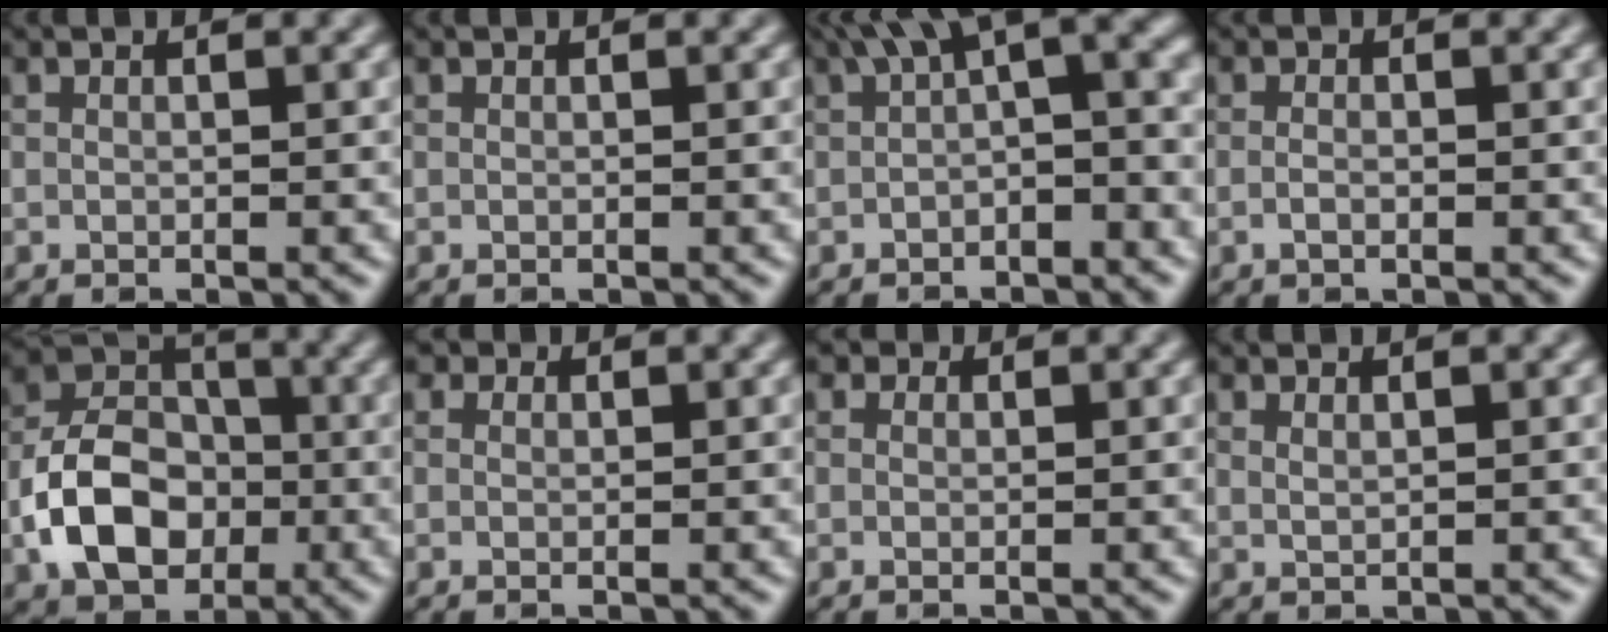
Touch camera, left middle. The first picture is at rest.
{"total": 0.0}
{"total": 6.9, "force": [1.5, 2.9, 6.0], "torque": [-0.078, 0.018, 0.011]}
{"total": 0.8, "force": [-0.3, 0.4, 0.7], "torque": [-0.016, -0.002, -0.007]}
{"total": 7.5, "force": [-2.2, 5.4, 4.8], "torque": [-0.086, 0.002, -0.044]}
{"total": 0.9, "force": [0.6, 0.6, 0.2], "torque": [-0.002, -0.004, 0.000]}
{"total": 0.8, "force": [0.5, 0.6, 0.2], "torque": [-0.001, -0.004, -0.001]}
{"total": 0.9, "force": [0.6, 0.3, 0.5], "torque": [-0.009, -0.001, 0.010]}